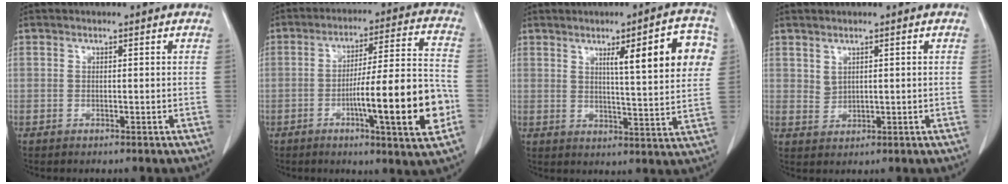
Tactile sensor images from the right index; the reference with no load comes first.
{"total": 16.4, "force": [-4.9, 0.7, 15.6], "torque": [-0.240, 0.001, -0.073]}
{"total": 12.0, "force": [4.3, 1.4, 11.2], "torque": [-0.146, 0.011, 0.055]}
{"total": 1.6, "force": [1.0, 1.0, 0.8], "torque": [-0.014, -0.004, 0.026]}